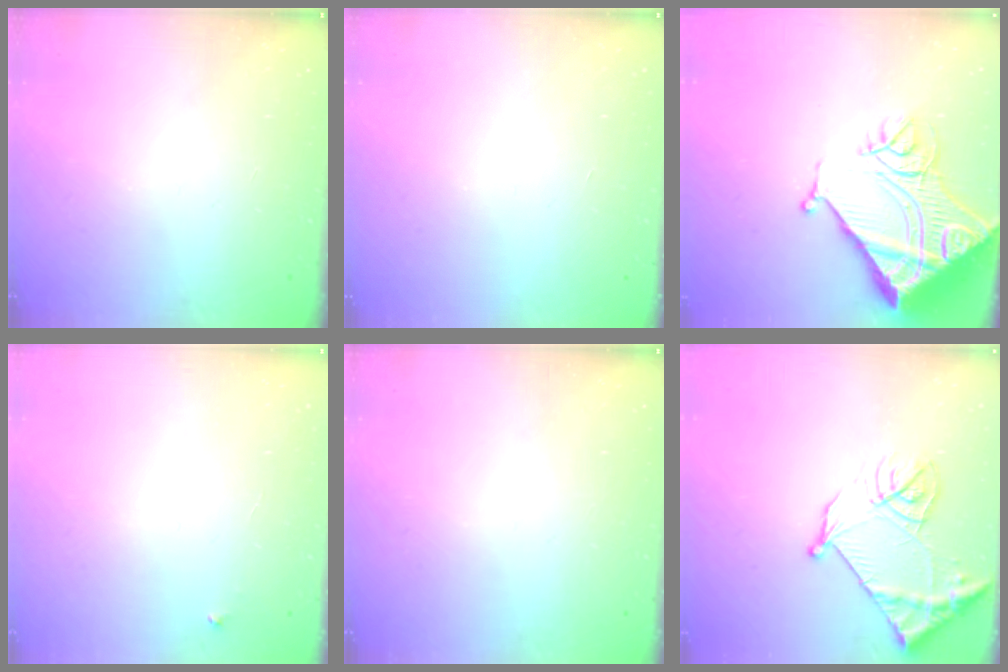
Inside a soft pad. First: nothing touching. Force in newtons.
{"total": 1.7, "press": 1.7, "slide": 0.1}
{"total": 23.6, "press": 23.4, "slide": 3.0}
{"total": 2.2, "press": 2.2, "slide": 0.1}
{"total": 0.0}
{"total": 14.4, "press": 14.3, "slide": 1.6}